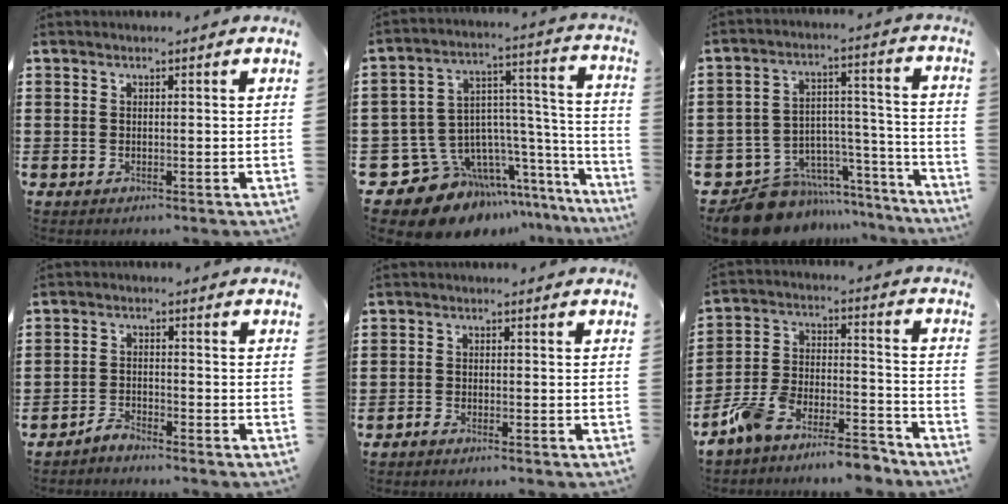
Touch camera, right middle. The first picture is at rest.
{"total": 10.5, "force": [-7.5, 6.6, 3.3], "torque": [-0.096, -0.011, -0.134]}
{"total": 11.5, "force": [-10.0, 5.2, 2.4], "torque": [-0.048, 0.038, -0.182]}
{"total": 2.6, "force": [-2.6, 0.1, 0.0], "torque": [-0.007, 0.003, -0.054]}
{"total": 1.1, "force": [-1.1, -0.1, 0.3], "torque": [-0.008, -0.003, -0.020]}
{"total": 9.6, "force": [-9.1, 1.4, 2.8], "torque": [-0.045, 0.026, -0.178]}